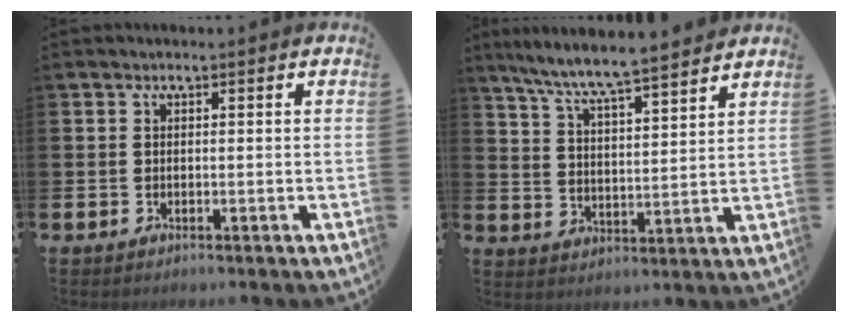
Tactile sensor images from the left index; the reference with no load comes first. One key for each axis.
{"total": 7.6, "fx": 7.2, "fy": 0.0, "fz": 2.4, "tx": -0.074, "ty": -0.049, "tz": 0.126}